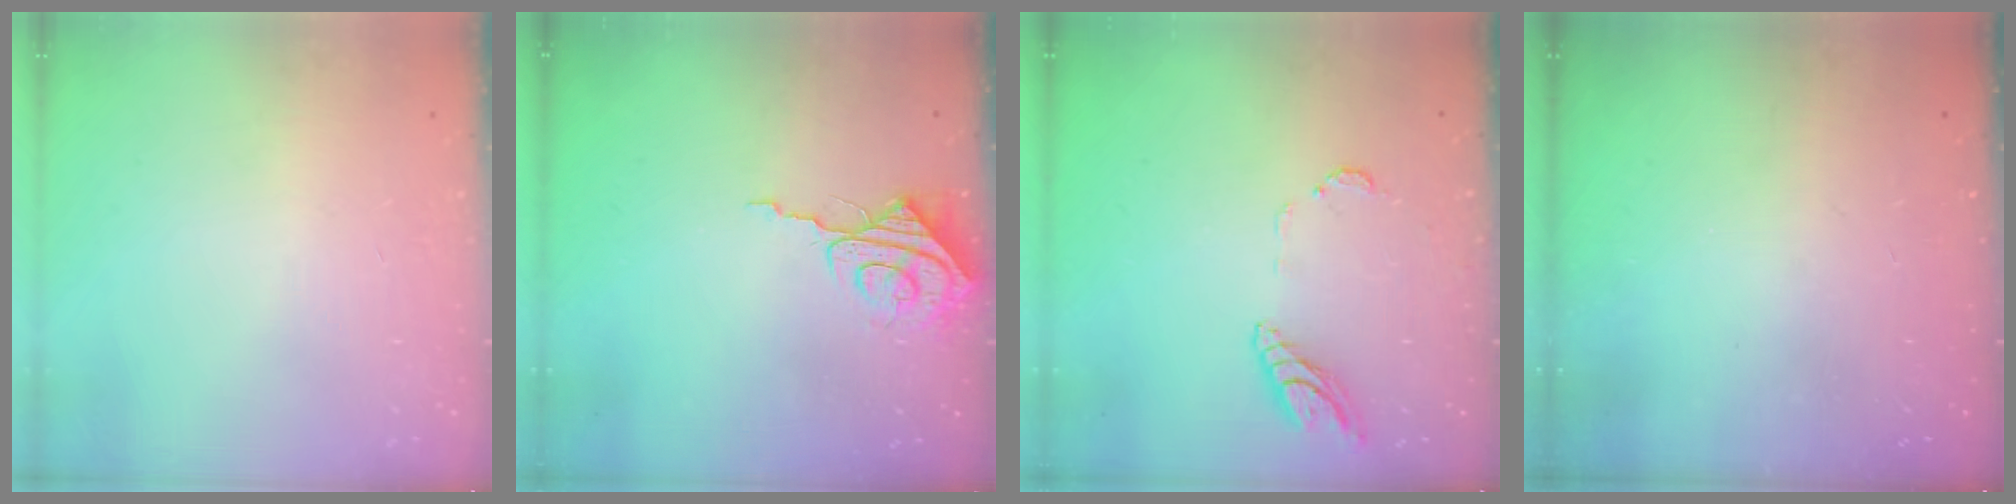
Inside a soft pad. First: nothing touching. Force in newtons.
{"total": 7.6, "press": 7.6, "slide": 0.5}
{"total": 10.2, "press": 10.2, "slide": 1.3}
{"total": 0.0}